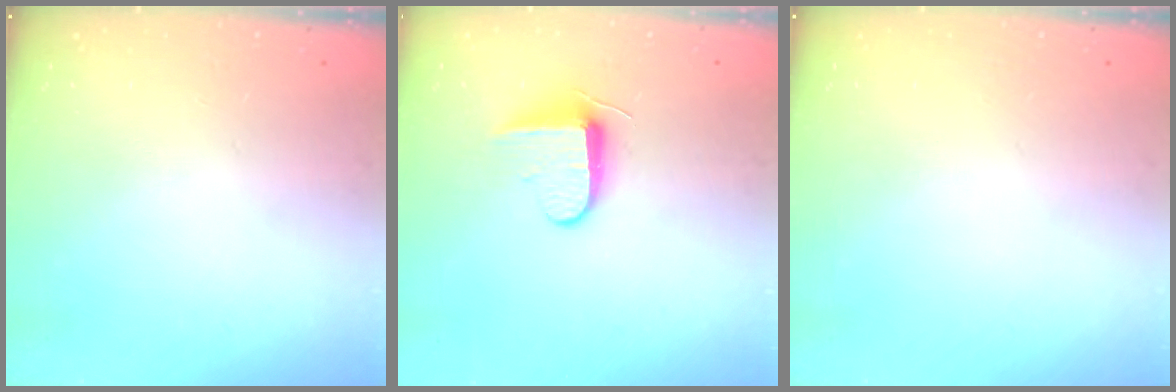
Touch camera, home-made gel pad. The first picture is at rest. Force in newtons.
{"total": 8.7, "press": 8.6, "slide": 1.4}
{"total": 0.0}